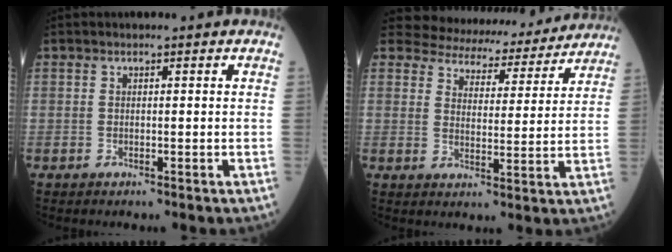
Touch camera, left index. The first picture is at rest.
{"total": 14.2, "force": [13.4, 4.2, 2.3], "torque": [-0.019, 0.005, 0.163]}